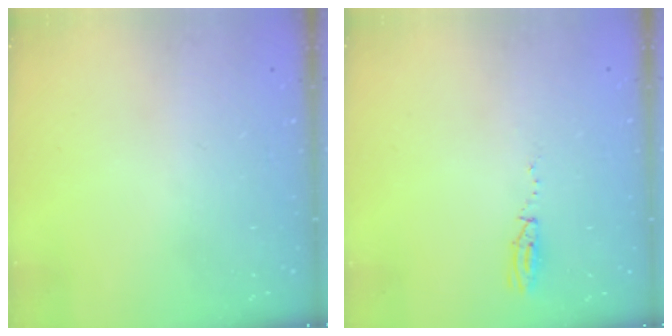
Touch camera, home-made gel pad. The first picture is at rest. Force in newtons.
{"total": 3.5, "press": 2.8, "slide": 2.1}